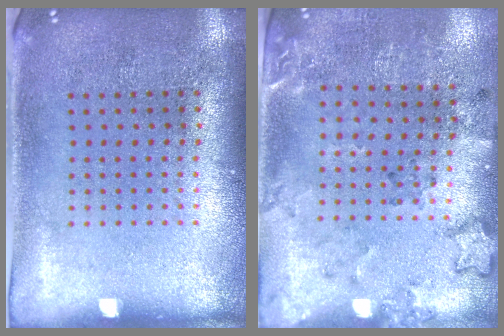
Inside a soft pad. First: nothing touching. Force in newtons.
{"total": 2.0, "press": 1.5, "slide": 1.4}